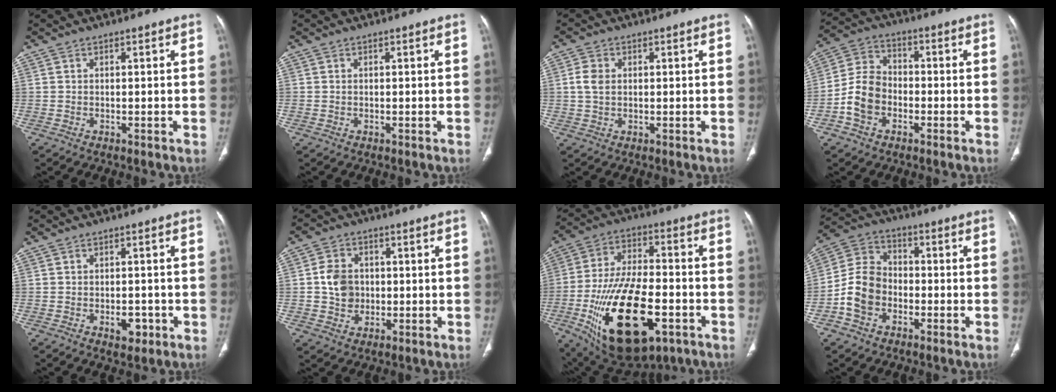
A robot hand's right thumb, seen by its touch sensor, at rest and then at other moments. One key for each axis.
{"total": 0.0}
{"total": 3.5, "fx": 0.5, "fy": 2.5, "fz": 2.4, "tx": -0.051, "ty": 0.004, "tz": 0.010}
{"total": 8.9, "fx": -2.9, "fy": 6.8, "fz": 5.0, "tx": -0.089, "ty": 0.029, "tz": -0.062}
{"total": 3.5, "fx": -1.4, "fy": 2.2, "fz": 2.4, "tx": -0.017, "ty": 0.005, "tz": -0.014}
{"total": 6.6, "fx": -0.1, "fy": 5.6, "fz": 3.5, "tx": -0.042, "ty": 0.004, "tz": -0.003}
{"total": 25.3, "fx": -9.0, "fy": 12.5, "fz": 20.1, "tx": -0.384, "ty": 0.018, "tz": -0.132}
{"total": 9.9, "fx": -3.0, "fy": 7.7, "fz": 5.4, "tx": -0.095, "ty": 0.033, "tz": -0.065}